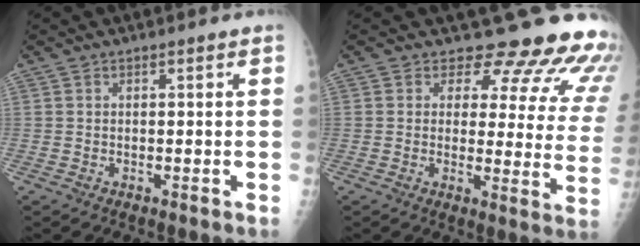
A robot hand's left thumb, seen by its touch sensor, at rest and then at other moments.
{"total": 17.5, "force": [15.6, 6.3, 4.9], "torque": [-0.013, -0.124, 0.159]}